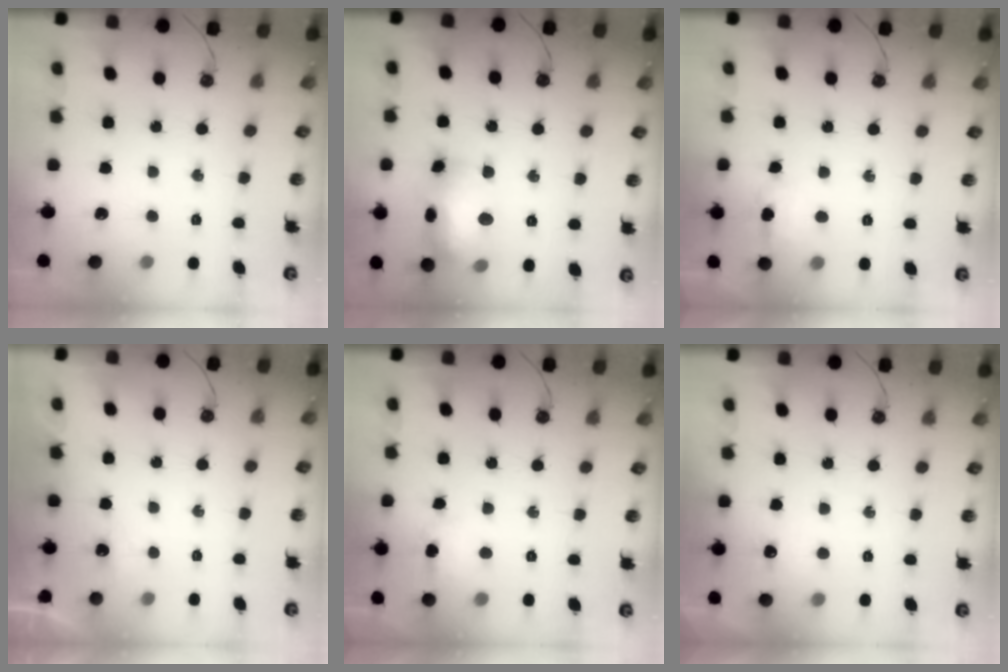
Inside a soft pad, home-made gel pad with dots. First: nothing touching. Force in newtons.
{"total": 17.0, "press": 17.0, "slide": 1.6}
{"total": 6.7, "press": 6.6, "slide": 1.2}
{"total": 7.5, "press": 1.8, "slide": 7.3}
{"total": 4.8, "press": 4.6, "slide": 1.2}
{"total": 4.9, "press": 4.9, "slide": 0.7}